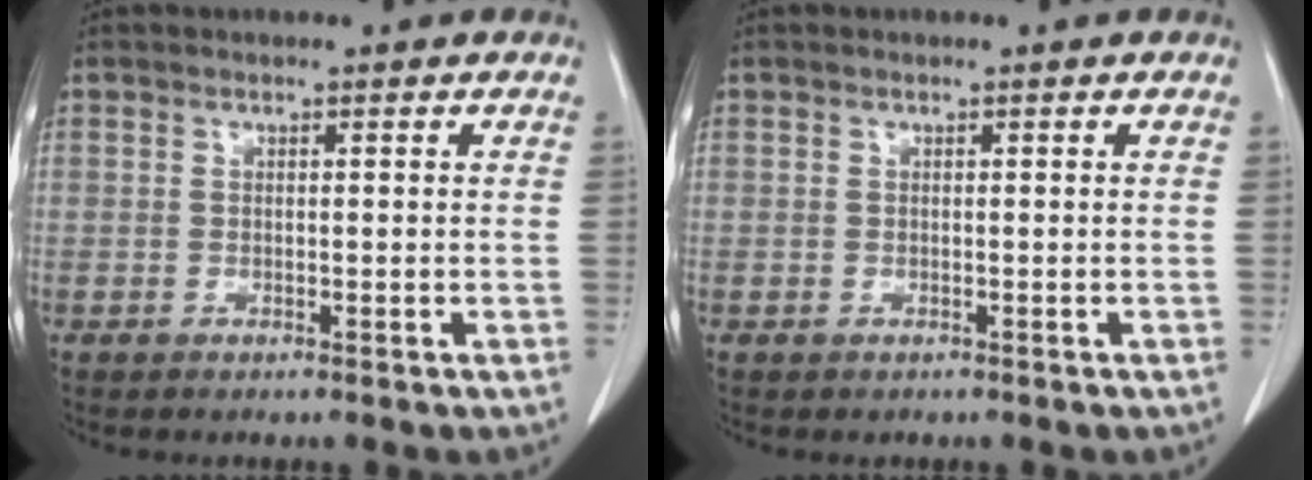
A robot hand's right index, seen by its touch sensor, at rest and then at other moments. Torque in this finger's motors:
{"motor_torque": [-0.23, -0.04, -0.32, -0.09]}